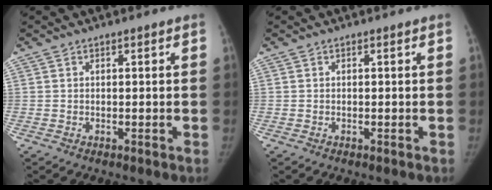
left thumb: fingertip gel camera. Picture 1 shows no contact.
{"total": 0.0}